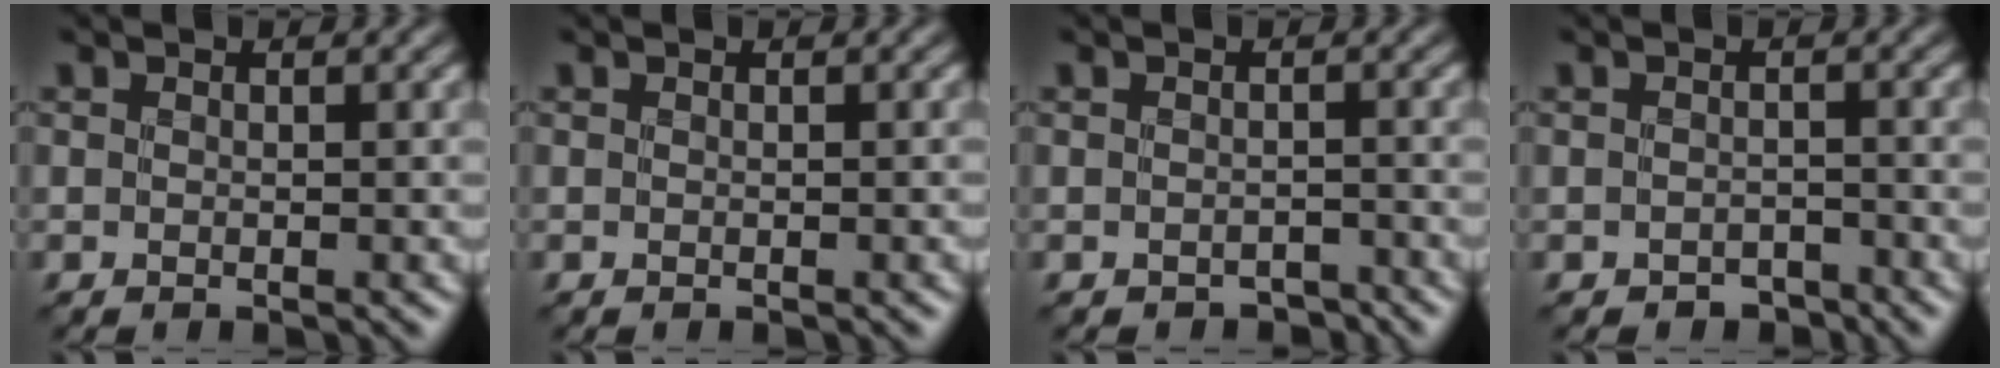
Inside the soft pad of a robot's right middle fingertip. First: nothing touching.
{"total": 0.0}
{"total": 1.3, "force": [-1.1, 0.6, 0.2], "torque": [-0.002, -0.002, -0.017]}
{"total": 1.3, "force": [-1.1, 0.7, 0.3], "torque": [-0.004, 0.001, -0.019]}